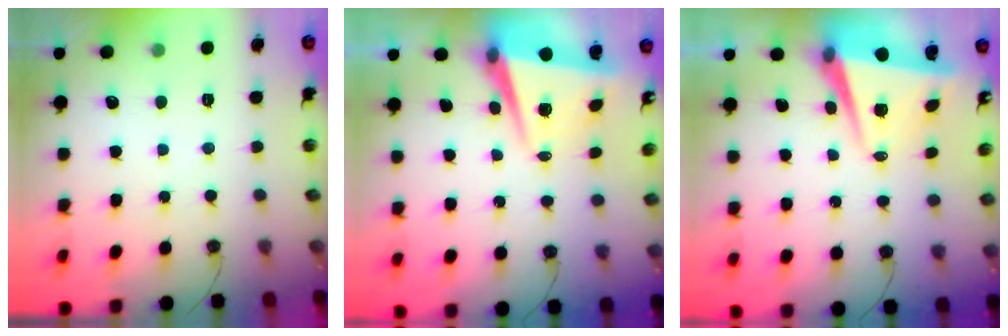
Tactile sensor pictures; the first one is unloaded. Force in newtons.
{"total": 6.6, "press": 6.5, "slide": 1.2}
{"total": 7.3, "press": 7.2, "slide": 1.3}